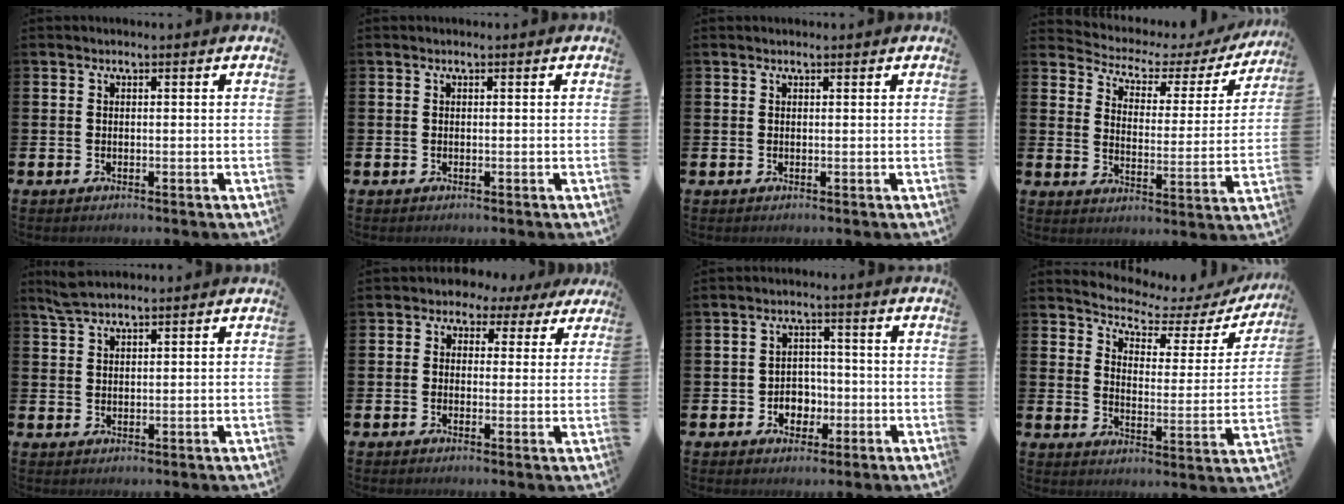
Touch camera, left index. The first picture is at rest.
{"total": 0.0}
{"total": 0.0}
{"total": 4.0, "force": [3.3, 2.1, 1.0], "torque": [-0.048, -0.024, 0.046]}
{"total": 3.3, "force": [3.0, 0.8, 1.1], "torque": [-0.027, -0.004, 0.055]}
{"total": 2.5, "force": [1.0, 2.3, 0.4], "torque": [-0.019, -0.001, 0.011]}
{"total": 3.6, "force": [-1.2, 3.2, 1.3], "torque": [-0.024, 0.001, -0.031]}
{"total": 4.0, "force": [3.5, 1.5, 1.0], "torque": [-0.049, -0.029, 0.050]}